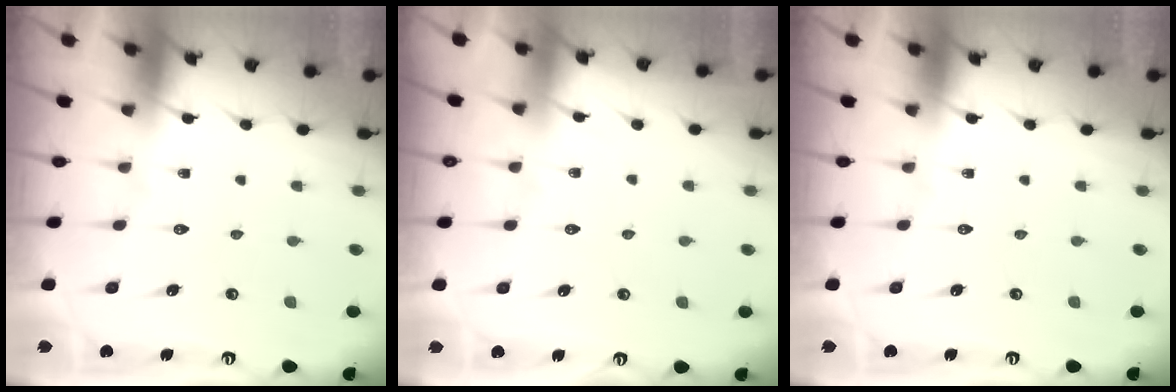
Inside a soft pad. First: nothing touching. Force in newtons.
{"total": 3.9, "press": 3.9, "slide": 0.5}
{"total": 0.0}